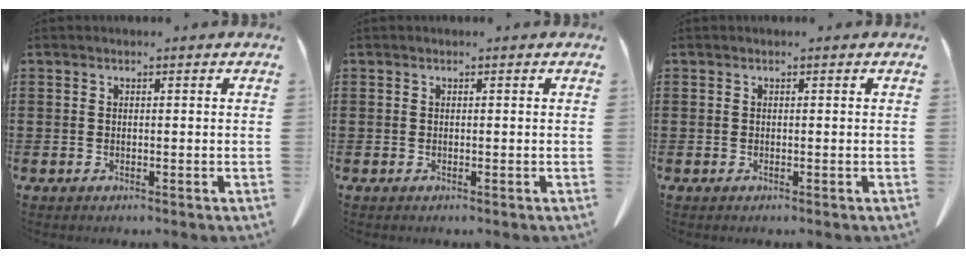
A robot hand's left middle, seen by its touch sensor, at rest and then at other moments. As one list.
[{"total": 0.0}, {"total": 0.0}]